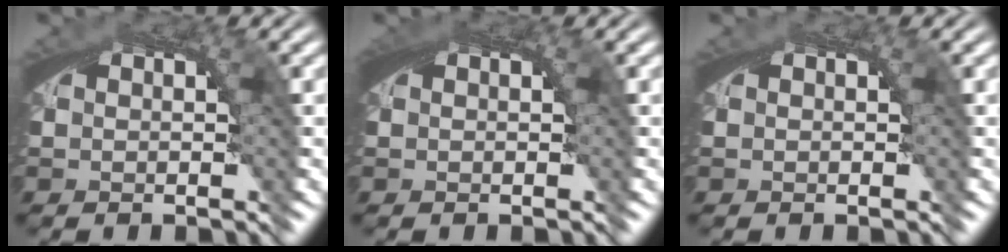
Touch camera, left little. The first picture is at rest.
{"total": 1.1, "force": [0.4, 0.3, 1.0], "torque": [-0.014, 0.003, 0.006]}
{"total": 0.0}